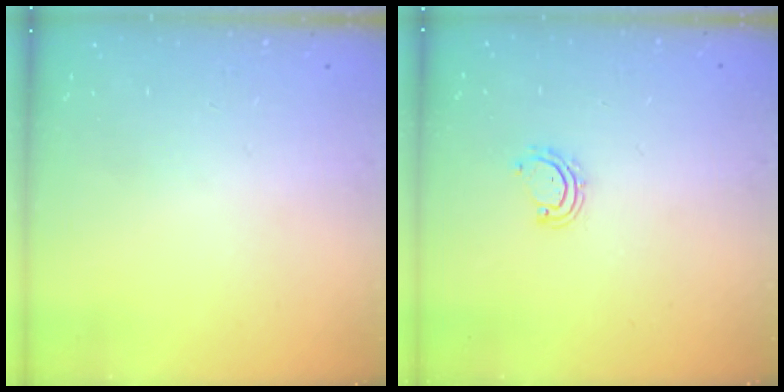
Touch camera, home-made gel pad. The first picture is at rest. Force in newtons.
{"total": 3.2, "press": 3.1, "slide": 0.2}